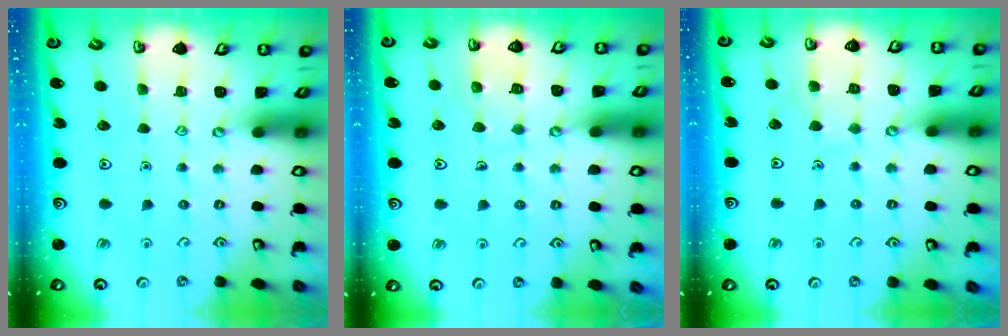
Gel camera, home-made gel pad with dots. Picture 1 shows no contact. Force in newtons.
{"total": 6.7, "press": 6.6, "slide": 0.5}
{"total": 4.1, "press": 4.1, "slide": 0.3}